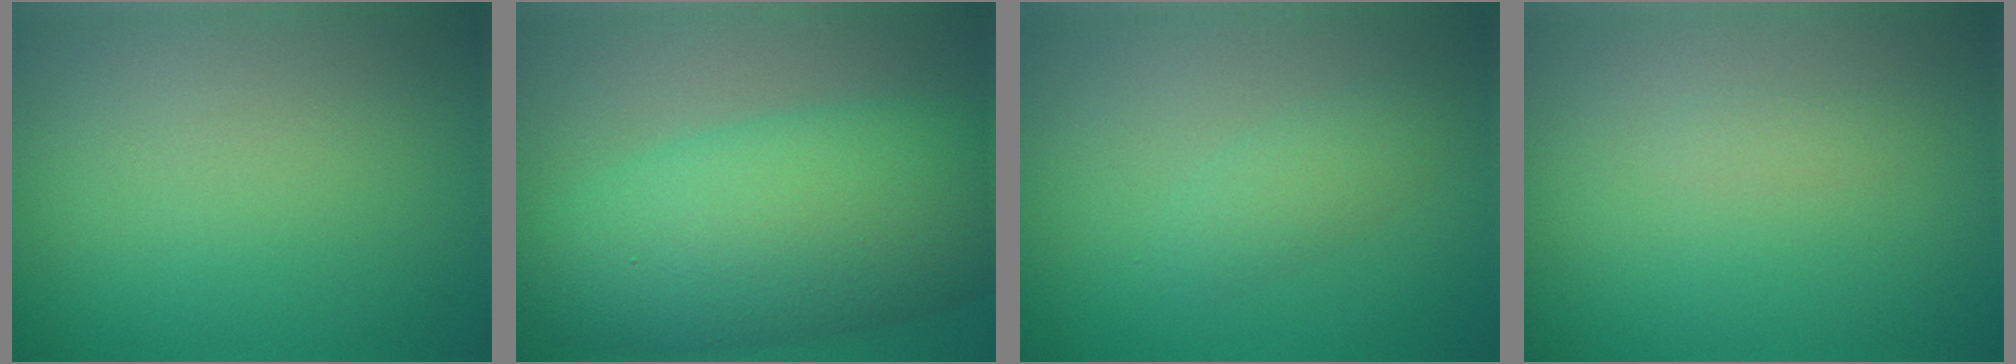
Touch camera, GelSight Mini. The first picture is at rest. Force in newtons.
{"total": 10.1, "press": 10.1, "slide": 0.2}
{"total": 1.6, "press": 1.6, "slide": 0.1}
{"total": 0.6, "press": 0.6, "slide": 0.0}